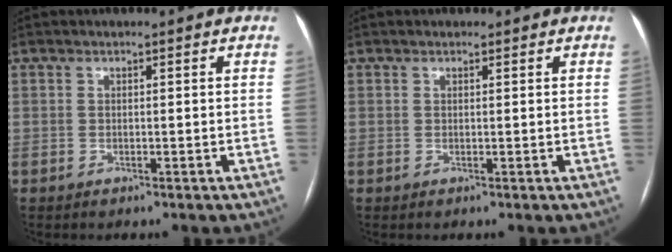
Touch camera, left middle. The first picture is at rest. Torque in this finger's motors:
{"motor_torque": [0.02, -0.03, -0.07, -0.01]}